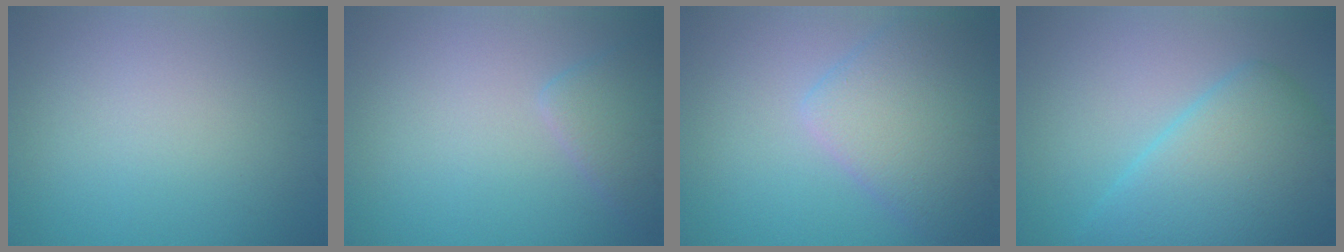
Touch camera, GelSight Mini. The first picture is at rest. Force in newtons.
{"total": 2.5, "press": 2.5, "slide": 0.2}
{"total": 5.9, "press": 5.9, "slide": 0.3}
{"total": 8.3, "press": 8.3, "slide": 0.2}